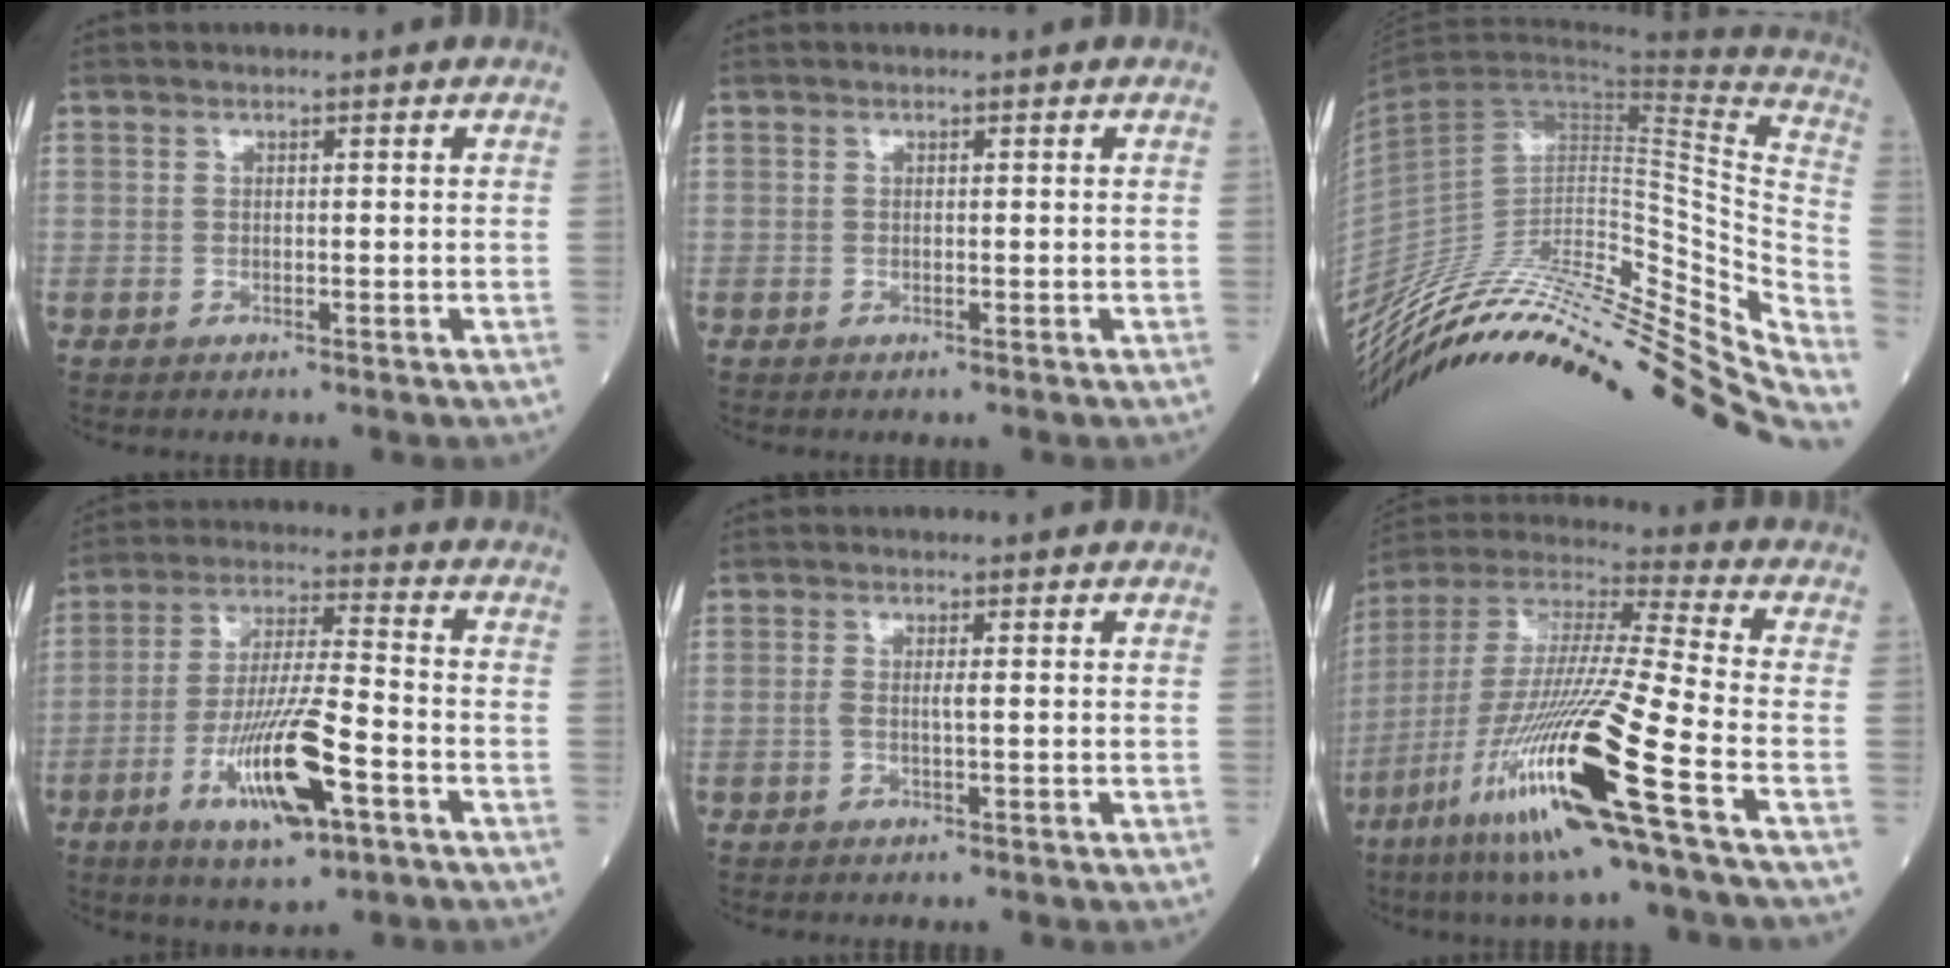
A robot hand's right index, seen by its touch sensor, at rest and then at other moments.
{"total": 0.0}
{"total": 37.2, "force": [-30.0, 5.4, 21.2], "torque": [-0.254, -0.032, -0.448]}
{"total": 13.6, "force": [-5.7, 2.2, 12.1], "torque": [-0.228, -0.012, -0.098]}
{"total": 1.3, "force": [-0.1, -0.1, 1.3], "torque": [-0.030, 0.000, -0.004]}
{"total": 22.4, "force": [-9.9, -0.4, 20.1], "torque": [-0.419, -0.052, -0.197]}